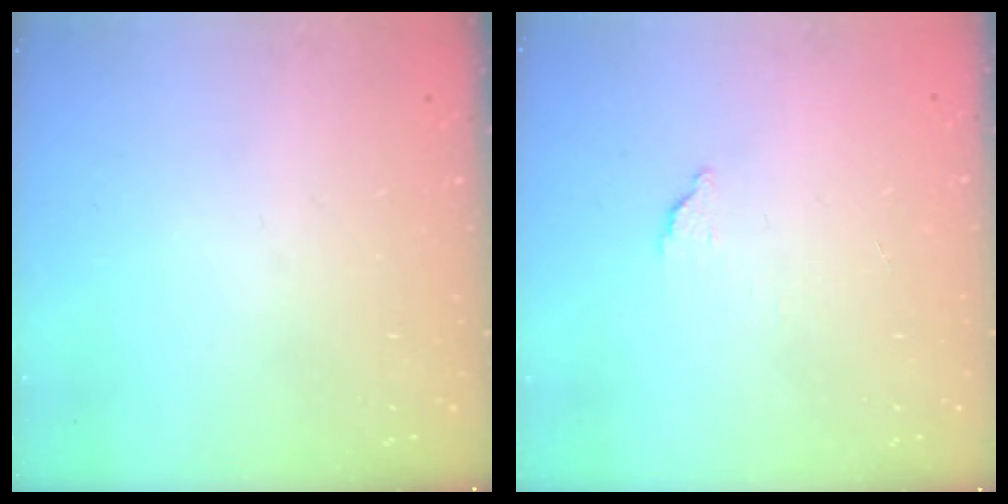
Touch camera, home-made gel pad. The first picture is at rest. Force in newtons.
{"total": 2.0, "press": 2.0, "slide": 0.1}